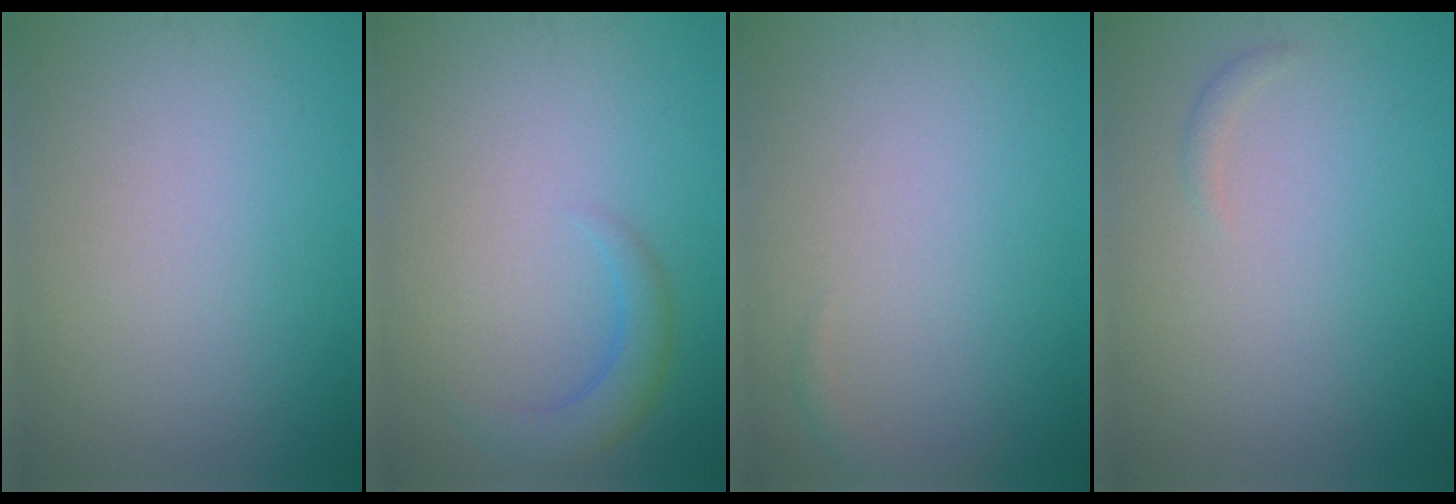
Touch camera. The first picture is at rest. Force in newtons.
{"total": 2.6, "press": 2.5, "slide": 0.2}
{"total": 0.9, "press": 0.9, "slide": 0.1}
{"total": 0.6, "press": 0.6, "slide": 0.0}